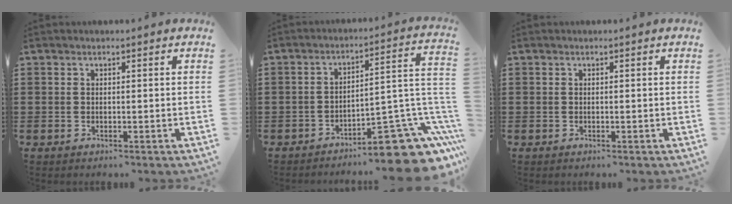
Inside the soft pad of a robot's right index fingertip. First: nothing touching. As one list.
[{"total": 13.7, "force": [-9.7, 4.4, 8.7], "torque": [-0.079, 0.035, -0.163]}, {"total": 0.0}]